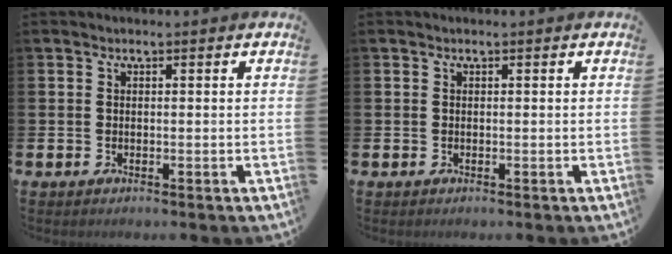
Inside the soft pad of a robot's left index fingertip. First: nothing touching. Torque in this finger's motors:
{"motor_torque": [0.00, 0.00, 0.00, -0.01]}